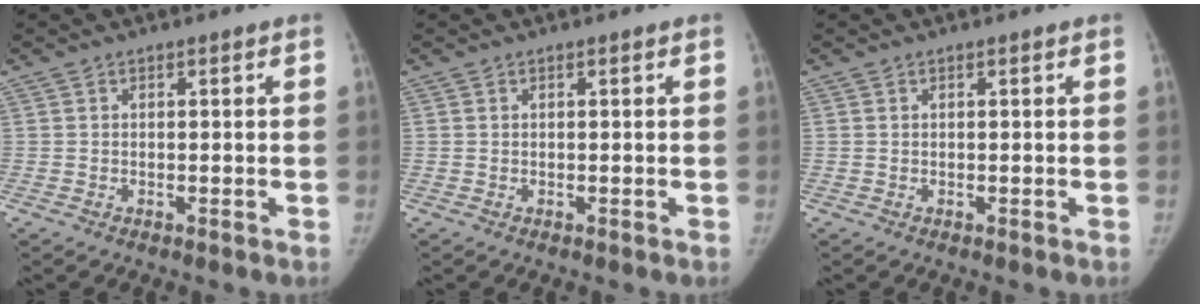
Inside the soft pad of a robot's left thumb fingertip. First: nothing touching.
{"total": 0.0}
{"total": 0.0}